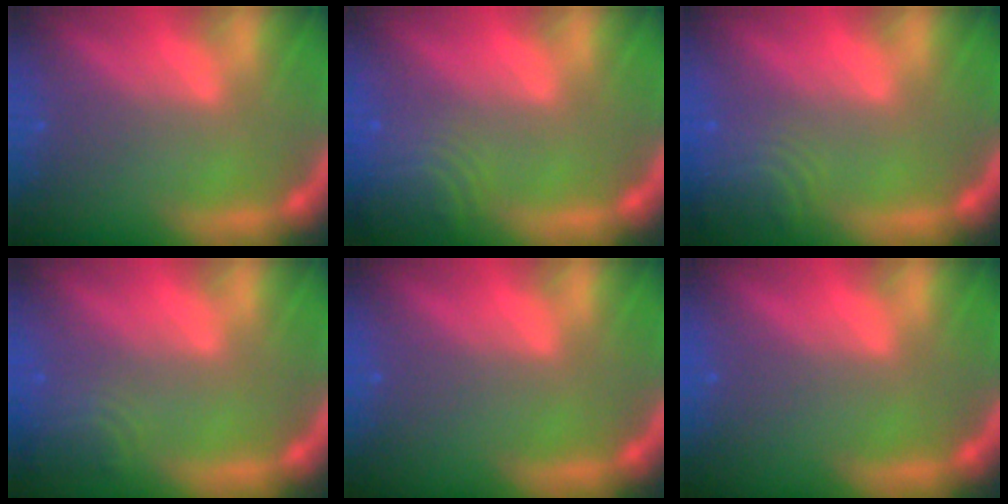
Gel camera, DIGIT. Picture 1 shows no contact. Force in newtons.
{"total": 5.6}
{"total": 4.5}
{"total": 2.9}
{"total": 0.0}
{"total": 0.0}